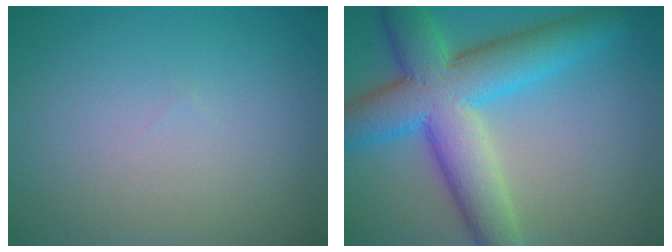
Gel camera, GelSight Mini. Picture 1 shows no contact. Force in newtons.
{"total": 10.3, "press": 10.3, "slide": 0.2}